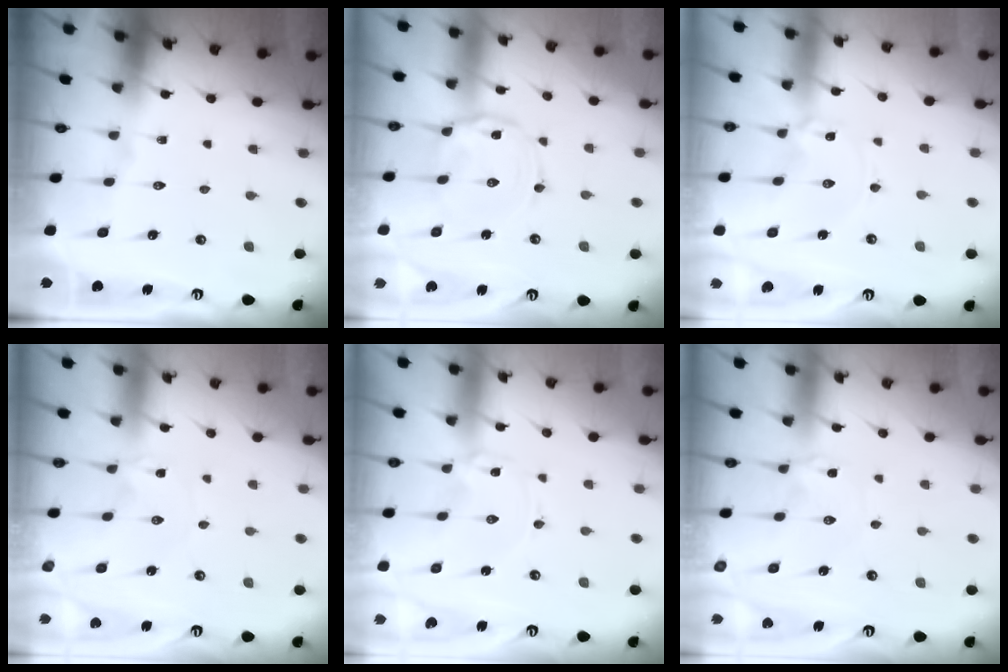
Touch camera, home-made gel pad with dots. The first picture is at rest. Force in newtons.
{"total": 5.2, "press": 5.1, "slide": 0.4}
{"total": 0.9, "press": 0.9, "slide": 0.2}
{"total": 0.0}
{"total": 0.0}
{"total": 2.4, "press": 2.4, "slide": 0.4}